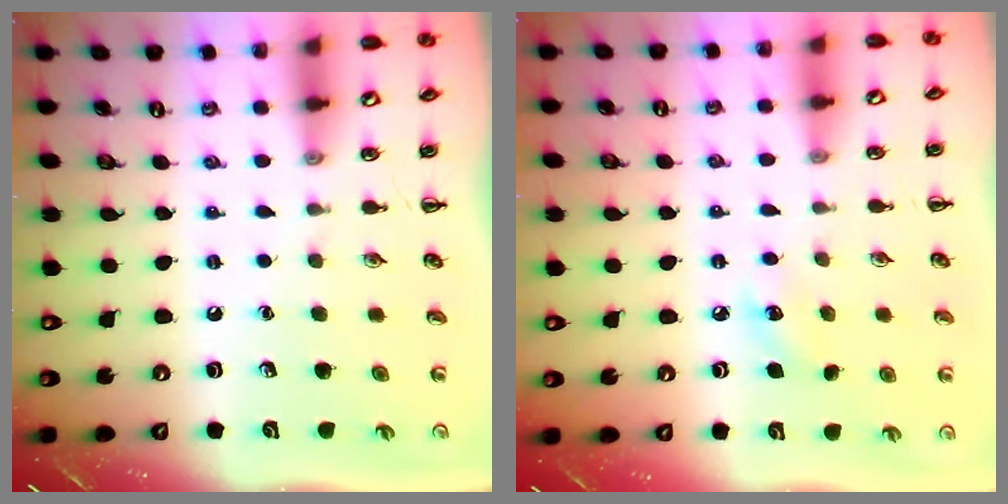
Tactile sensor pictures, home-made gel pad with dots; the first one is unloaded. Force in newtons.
{"total": 6.3, "press": 6.1, "slide": 1.6}